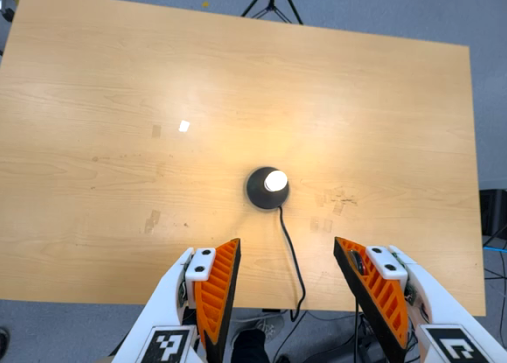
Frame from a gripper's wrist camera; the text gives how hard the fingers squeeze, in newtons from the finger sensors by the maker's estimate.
{"total": 0.0}